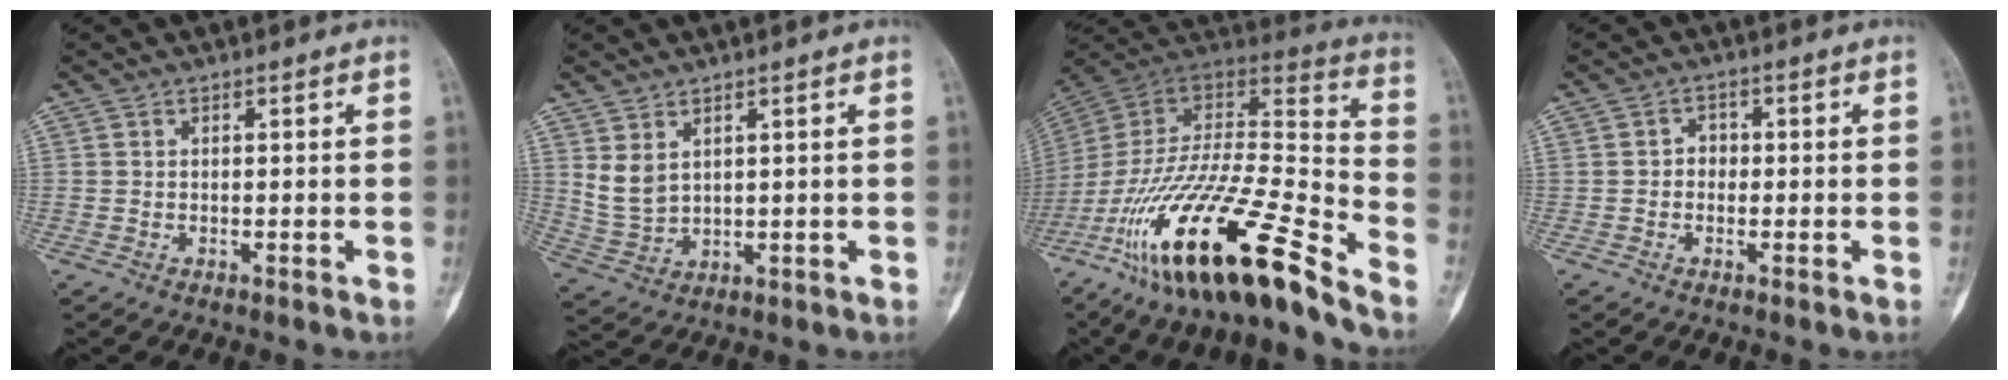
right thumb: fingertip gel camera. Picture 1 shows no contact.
{"total": 5.3, "force": [2.4, 3.3, 3.4], "torque": [-0.060, -0.014, 0.065]}
{"total": 28.6, "force": [-17.7, 6.1, 21.7], "torque": [-0.402, 0.047, -0.310]}
{"total": 2.1, "force": [-0.3, 1.9, 1.0], "torque": [0.005, 0.008, -0.013]}